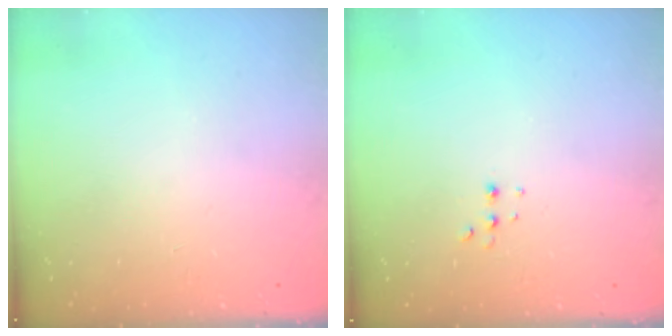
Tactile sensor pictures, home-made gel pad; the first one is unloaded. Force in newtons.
{"total": 4.2, "press": 4.1, "slide": 0.9}